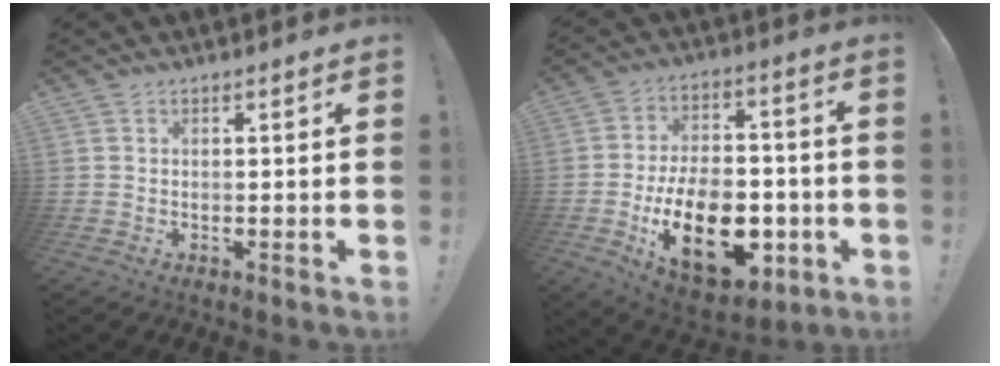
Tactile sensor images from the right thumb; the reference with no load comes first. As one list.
[{"total": 23.4, "force": [-6.9, 14.1, 17.3], "torque": [-0.276, 0.040, -0.096]}]